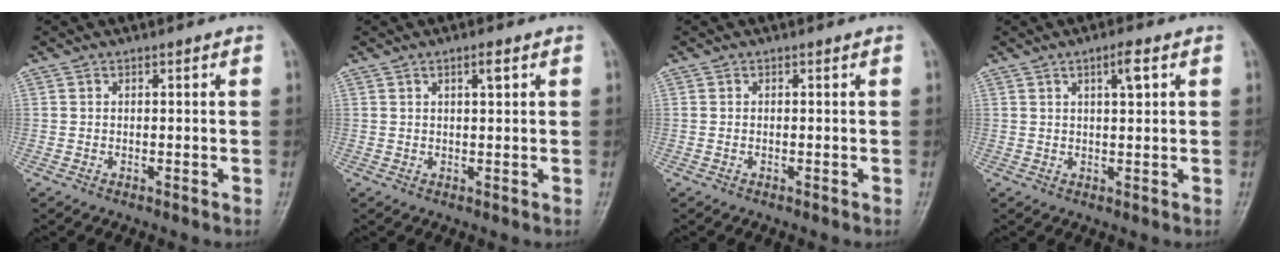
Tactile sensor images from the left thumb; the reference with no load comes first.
{"total": 1.9, "force": [0.9, 0.5, 1.6], "torque": [-0.023, -0.002, 0.015]}
{"total": 0.0}
{"total": 3.3, "force": [1.4, 0.8, 2.9], "torque": [-0.045, -0.001, 0.024]}